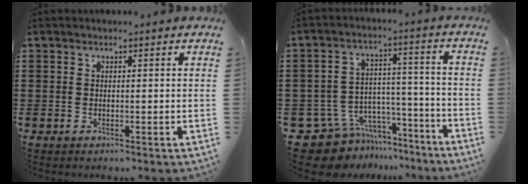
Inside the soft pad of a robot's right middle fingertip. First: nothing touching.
{"total": 9.7, "force": [-8.2, 4.7, 1.8], "torque": [-0.047, 0.025, -0.156]}